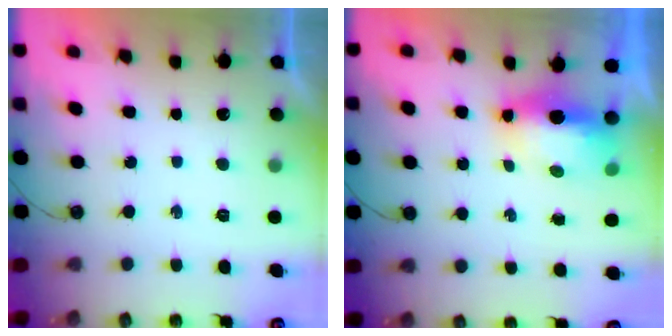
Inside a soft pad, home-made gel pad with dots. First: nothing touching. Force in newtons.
{"total": 7.4, "press": 7.4, "slide": 0.6}